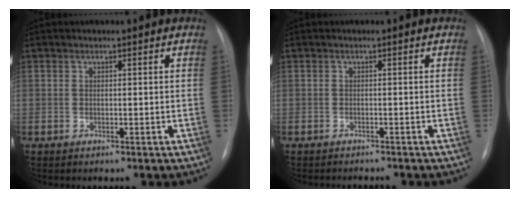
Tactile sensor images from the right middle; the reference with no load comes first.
{"total": 2.2, "force": [-2.1, 0.4, 0.4], "torque": [-0.002, -0.005, -0.024]}